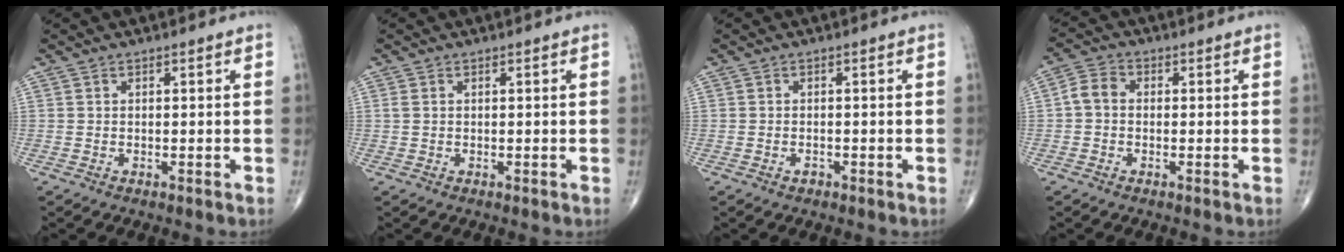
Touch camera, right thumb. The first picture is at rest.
{"total": 0.8, "force": [0.2, 0.5, 0.6], "torque": [-0.019, 0.004, 0.008]}
{"total": 0.9, "force": [-0.5, 0.6, 0.4], "torque": [-0.007, 0.004, -0.008]}
{"total": 4.1, "force": [-0.1, 3.2, 2.5], "torque": [-0.042, 0.014, -0.012]}